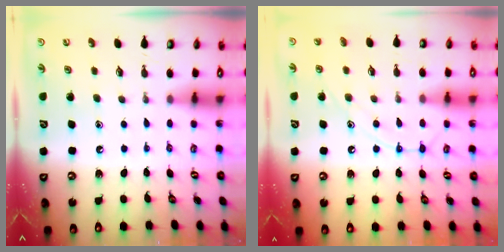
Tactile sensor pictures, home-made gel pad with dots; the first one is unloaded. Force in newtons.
{"total": 11.6, "press": 11.5, "slide": 1.0}